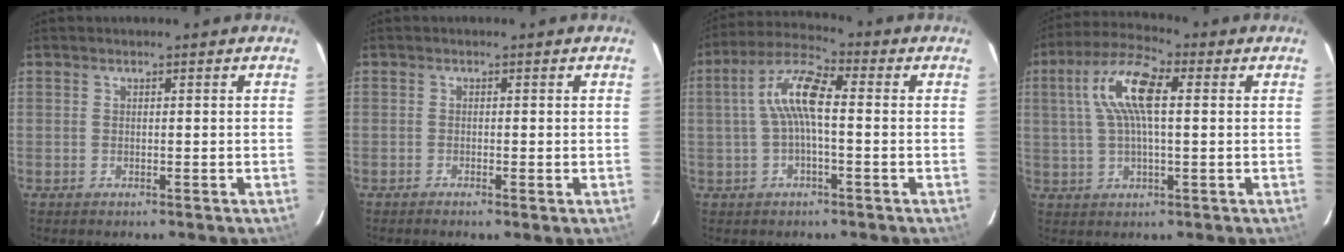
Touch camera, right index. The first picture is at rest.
{"total": 0.8, "force": [-0.4, 0.1, 0.7], "torque": [-0.014, -0.002, -0.009]}
{"total": 8.8, "force": [0.2, 2.4, 8.5], "torque": [-0.176, 0.023, 0.000]}
{"total": 11.1, "force": [2.6, 3.5, 10.2], "torque": [-0.204, 0.023, 0.045]}